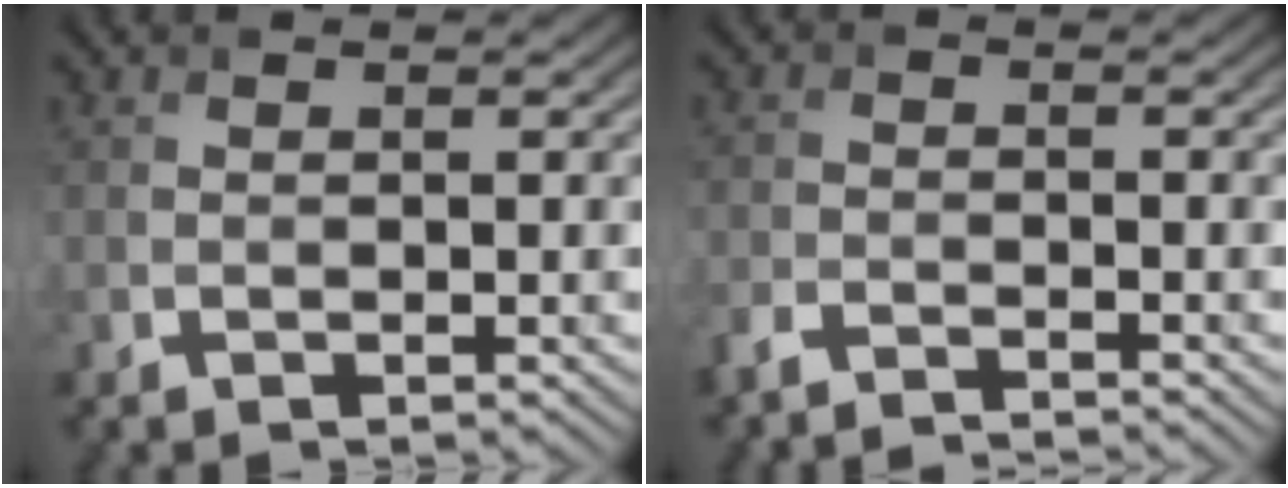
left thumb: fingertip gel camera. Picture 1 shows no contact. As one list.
[{"total": 2.7, "force": [-2.5, 0.0, 0.8], "torque": [-0.017, -0.005, -0.057]}]